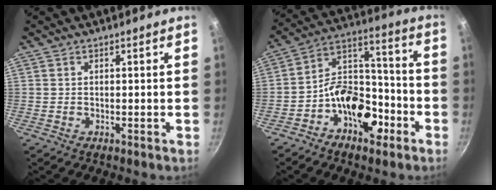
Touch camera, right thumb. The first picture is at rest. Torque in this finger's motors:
{"motor_torque": [1.56, 1.26, 1.25, -0.96, 0.09]}